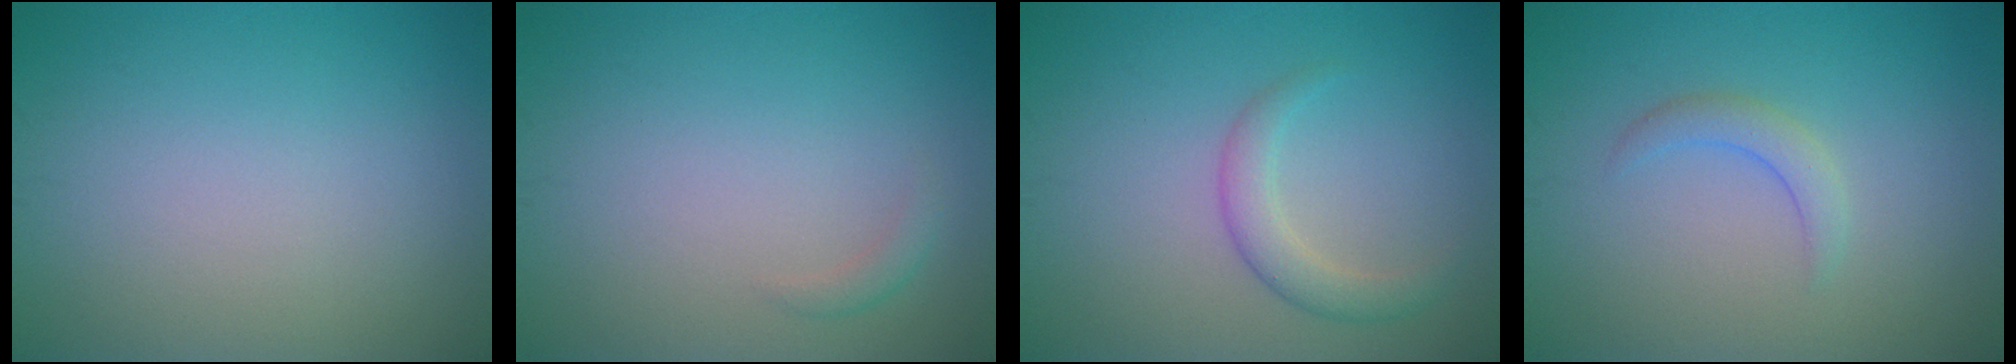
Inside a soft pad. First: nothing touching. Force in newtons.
{"total": 0.9, "press": 0.9, "slide": 0.0}
{"total": 2.3, "press": 2.3, "slide": 0.1}
{"total": 1.7, "press": 1.7, "slide": 0.2}